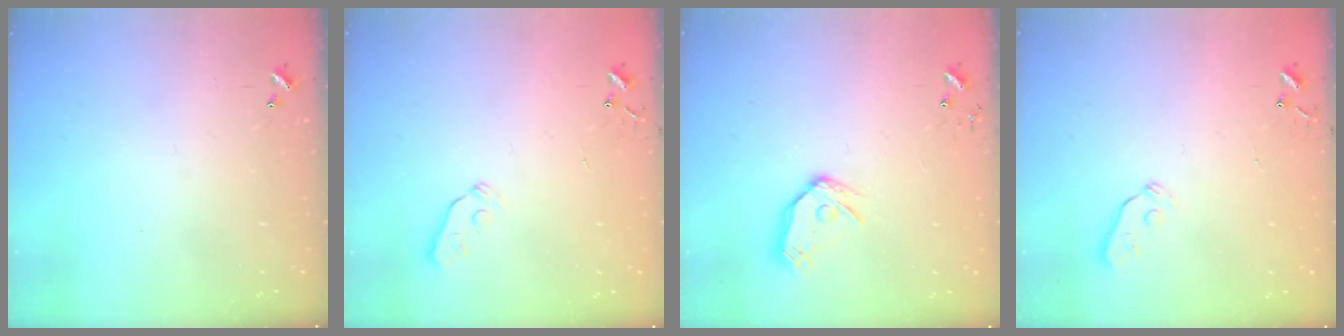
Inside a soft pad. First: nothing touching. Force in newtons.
{"total": 3.3, "press": 3.2, "slide": 0.7}
{"total": 11.3, "press": 11.2, "slide": 1.4}
{"total": 3.2, "press": 3.1, "slide": 0.6}